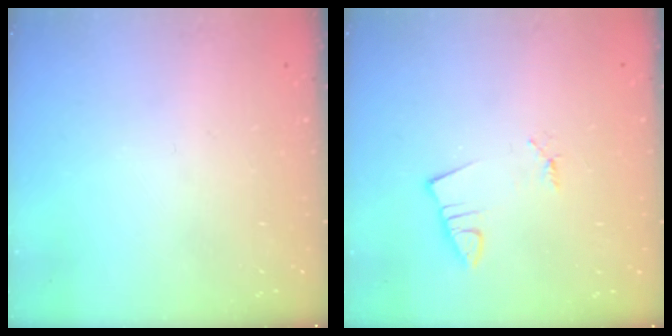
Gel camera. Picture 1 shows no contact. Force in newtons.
{"total": 1.0, "press": 1.0, "slide": 0.1}